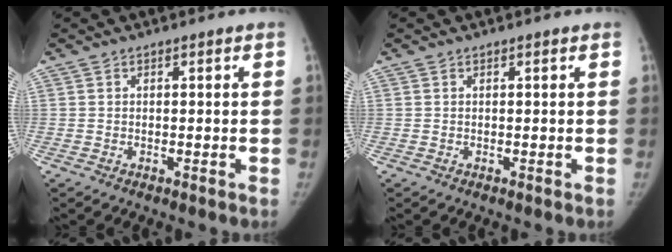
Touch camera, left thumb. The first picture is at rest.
{"total": 0.0}